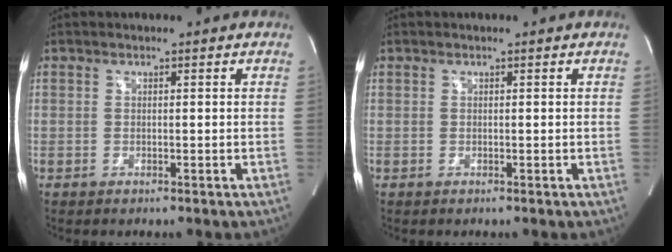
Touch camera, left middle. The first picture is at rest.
{"total": 0.0}